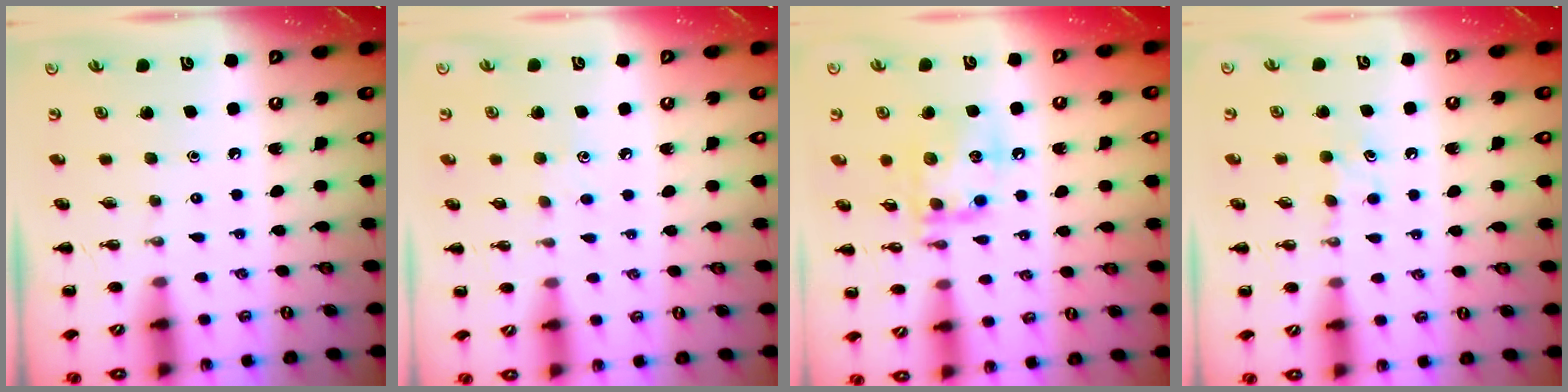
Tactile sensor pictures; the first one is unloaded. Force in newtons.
{"total": 4.3, "press": 4.1, "slide": 1.2}
{"total": 13.5, "press": 13.4, "slide": 1.6}
{"total": 5.0, "press": 4.8, "slide": 1.4}